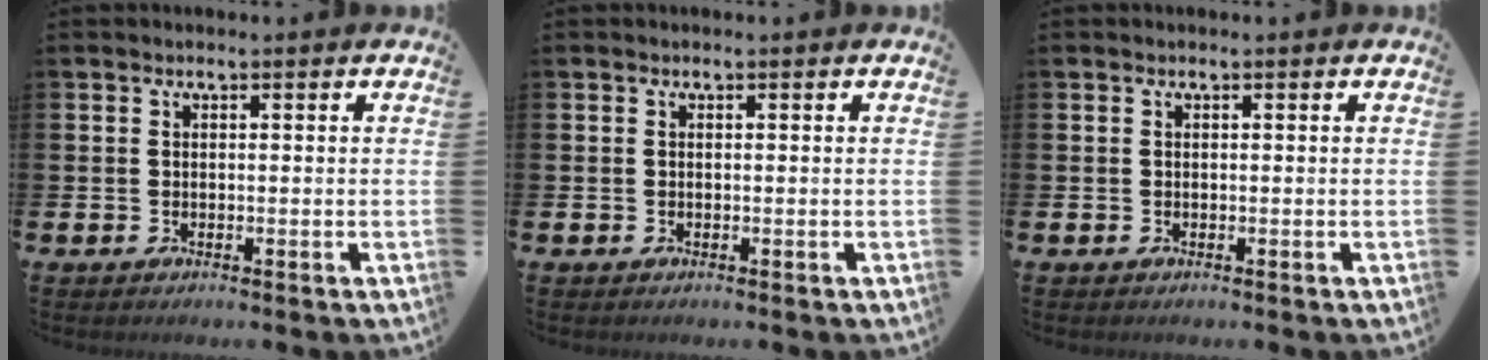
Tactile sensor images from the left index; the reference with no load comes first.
{"total": 0.0}
{"total": 0.0}